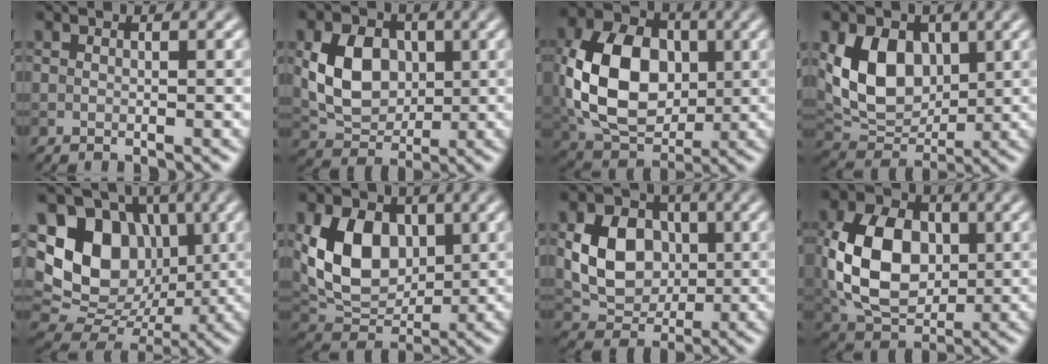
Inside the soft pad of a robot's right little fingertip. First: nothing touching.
{"total": 6.1, "force": [0.6, 4.6, 4.0], "torque": [-0.082, -0.002, 0.014]}
{"total": 10.7, "force": [0.3, 7.5, 7.6], "torque": [-0.161, 0.002, 0.005]}
{"total": 7.5, "force": [1.5, 5.4, 4.9], "torque": [-0.094, -0.007, 0.028]}
{"total": 10.5, "force": [1.9, 8.5, 6.0], "torque": [-0.113, -0.007, 0.024]}
{"total": 7.8, "force": [1.3, 5.6, 5.3], "torque": [-0.103, -0.005, 0.024]}
{"total": 6.2, "force": [0.4, 4.9, 3.7], "torque": [-0.073, -0.002, 0.008]}
{"total": 9.4, "force": [0.3, 6.6, 6.8], "torque": [-0.143, 0.004, 0.002]}